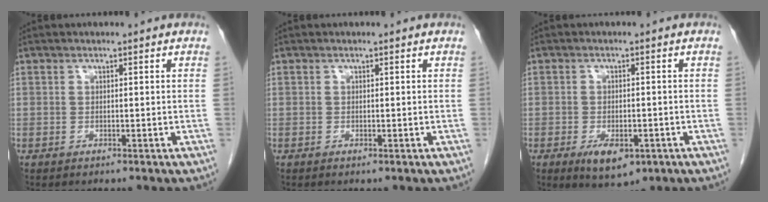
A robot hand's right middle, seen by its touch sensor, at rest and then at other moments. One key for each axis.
{"total": 0.0}
{"total": 5.6, "fx": -2.7, "fy": 2.4, "fz": 4.2, "tx": -0.071, "ty": -0.008, "tz": -0.031}